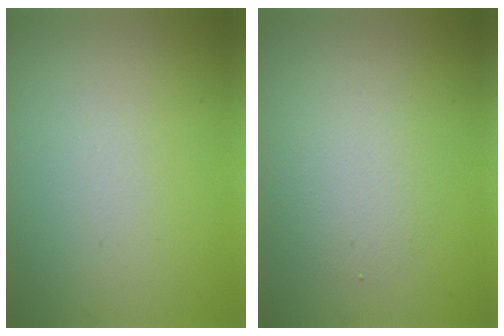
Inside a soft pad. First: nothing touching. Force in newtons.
{"total": 2.7, "press": 2.7, "slide": 0.0}